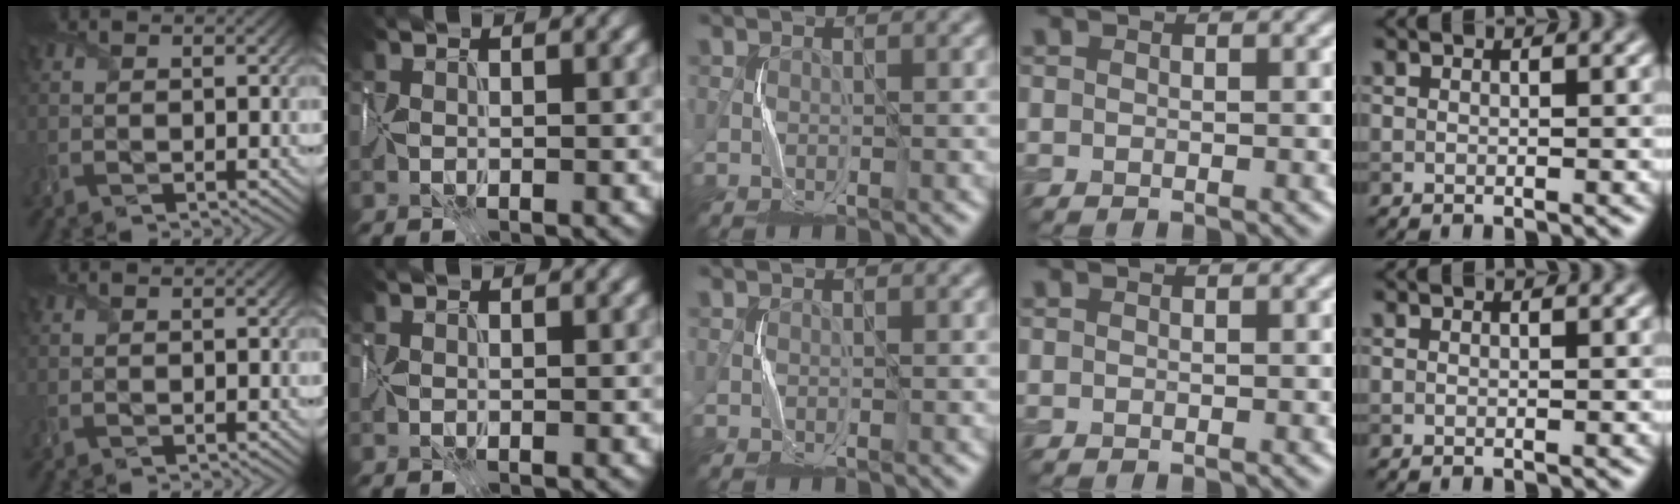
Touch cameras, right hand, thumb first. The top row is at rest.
{}